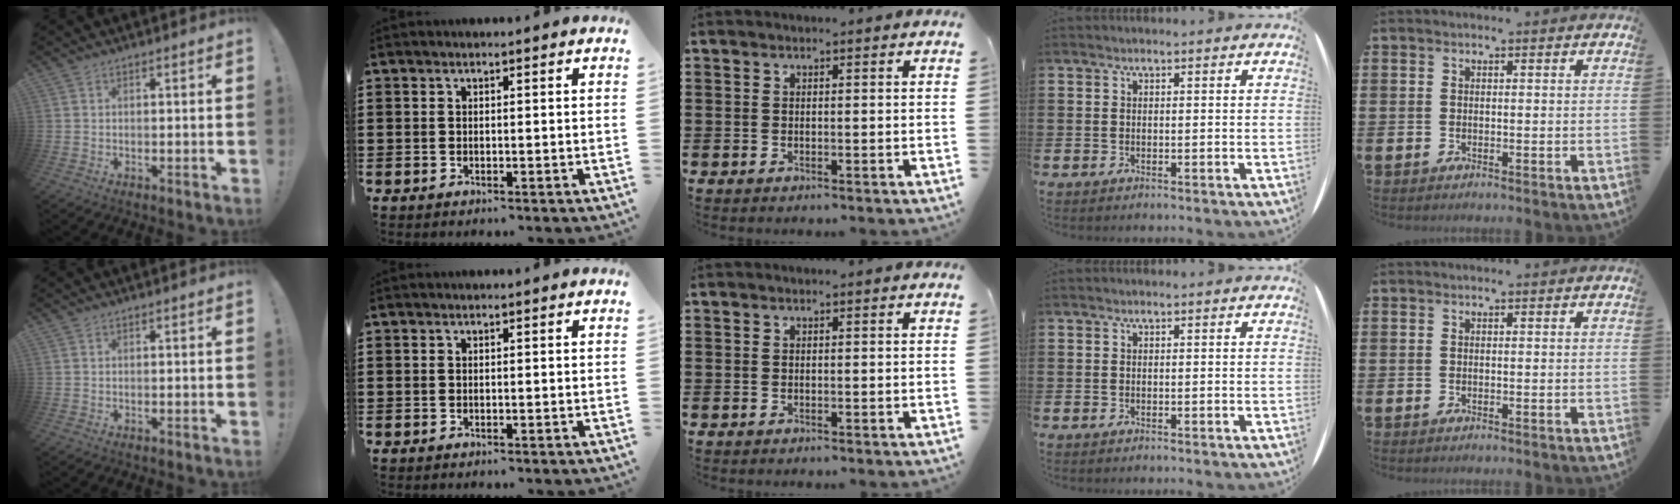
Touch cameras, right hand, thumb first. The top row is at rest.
{}